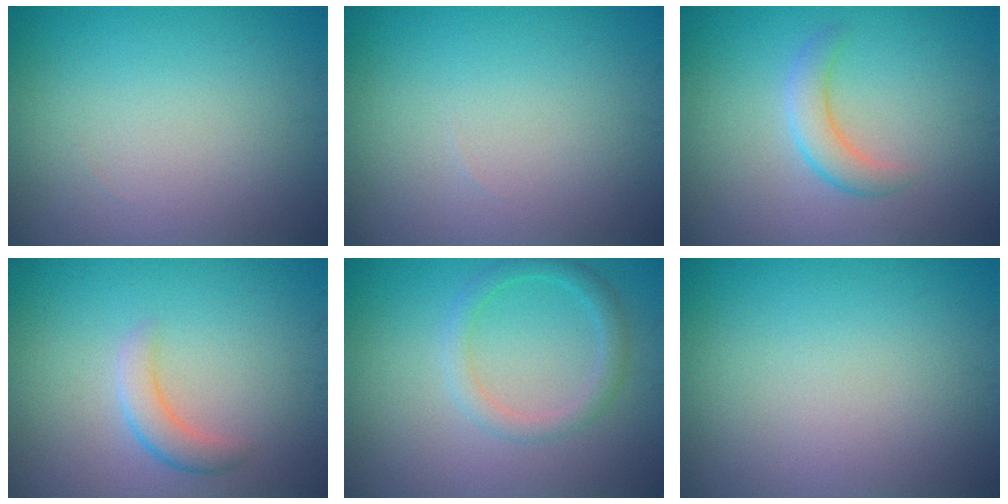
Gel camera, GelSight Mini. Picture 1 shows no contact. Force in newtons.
{"total": 0.0}
{"total": 2.4, "press": 2.4, "slide": 0.1}
{"total": 2.1, "press": 2.1, "slide": 0.2}
{"total": 2.2, "press": 2.2, "slide": 0.1}
{"total": 0.0}